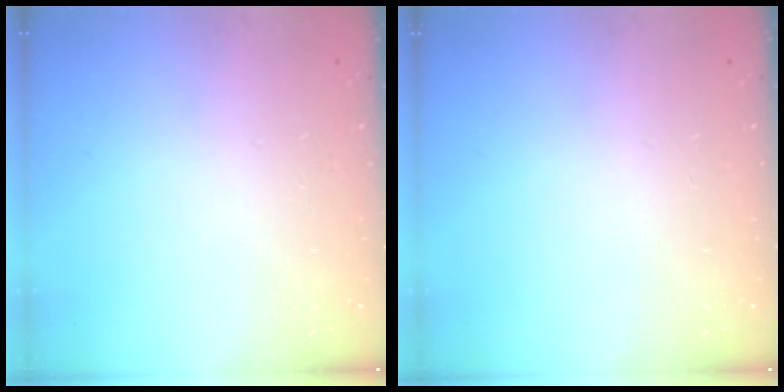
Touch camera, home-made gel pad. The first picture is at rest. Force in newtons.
{"total": 0.0}